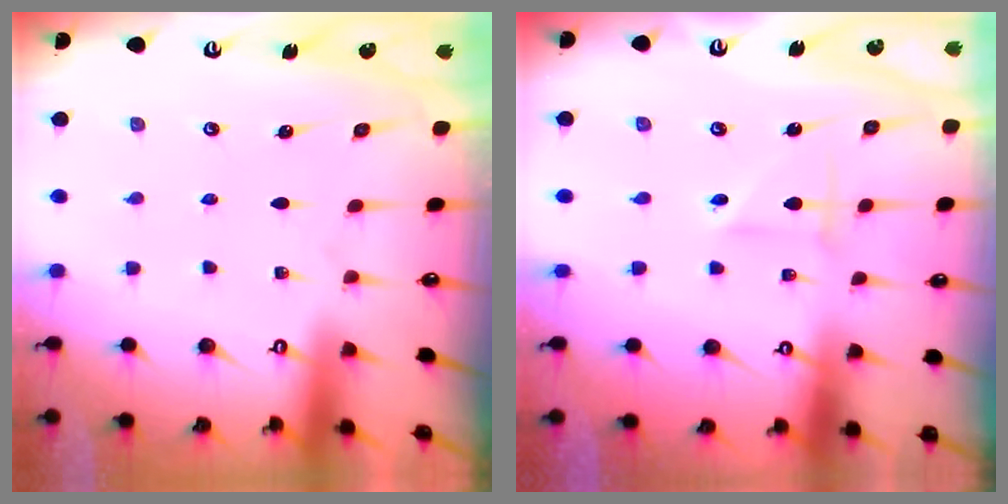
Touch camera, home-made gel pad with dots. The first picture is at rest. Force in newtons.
{"total": 2.5, "press": 2.5, "slide": 0.1}